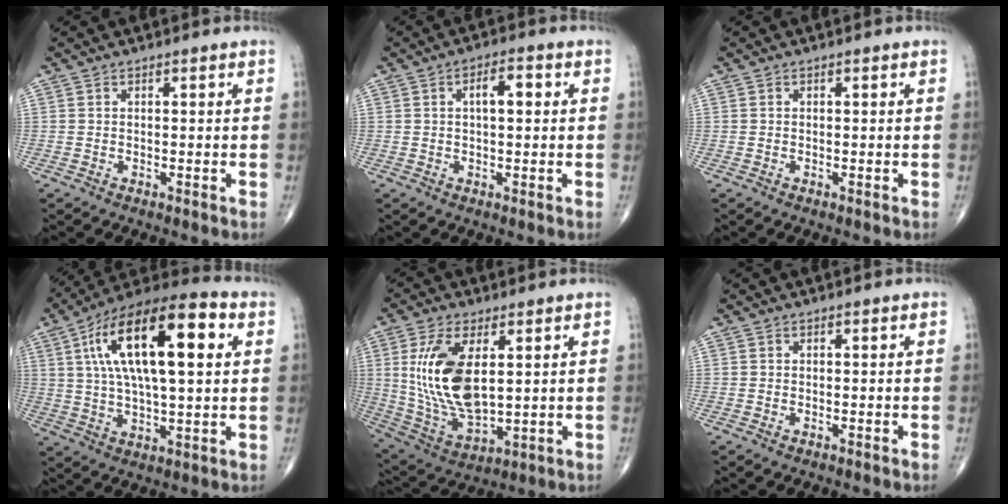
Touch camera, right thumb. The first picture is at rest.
{"total": 4.4, "force": [0.8, 1.9, 3.9], "torque": [-0.055, 0.010, 0.011]}
{"total": 0.0}
{"total": 23.1, "force": [6.4, 8.8, 20.5], "torque": [-0.352, 0.017, 0.099]}
{"total": 16.2, "force": [3.3, 7.9, 13.8], "torque": [-0.270, -0.020, 0.077]}
{"total": 0.0}